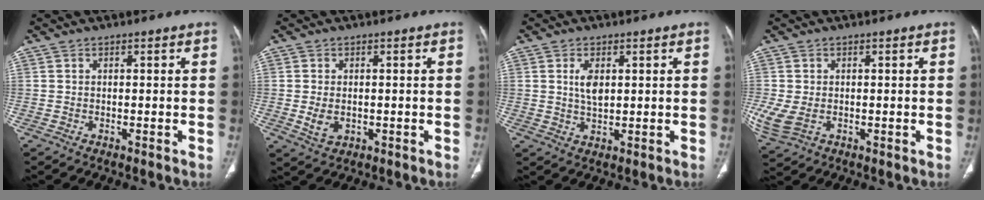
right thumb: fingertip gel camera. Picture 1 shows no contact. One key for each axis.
{"total": 3.8, "fx": -0.4, "fy": 2.6, "fz": 2.7, "tx": -0.049, "ty": -0.004, "tz": 0.001}
{"total": 4.2, "fx": 1.1, "fy": 2.2, "fz": 3.4, "tx": -0.061, "ty": -0.007, "tz": 0.024}
{"total": 6.3, "fx": -0.9, "fy": 4.3, "fz": 4.4, "tx": -0.117, "ty": -0.003, "tz": -0.007}